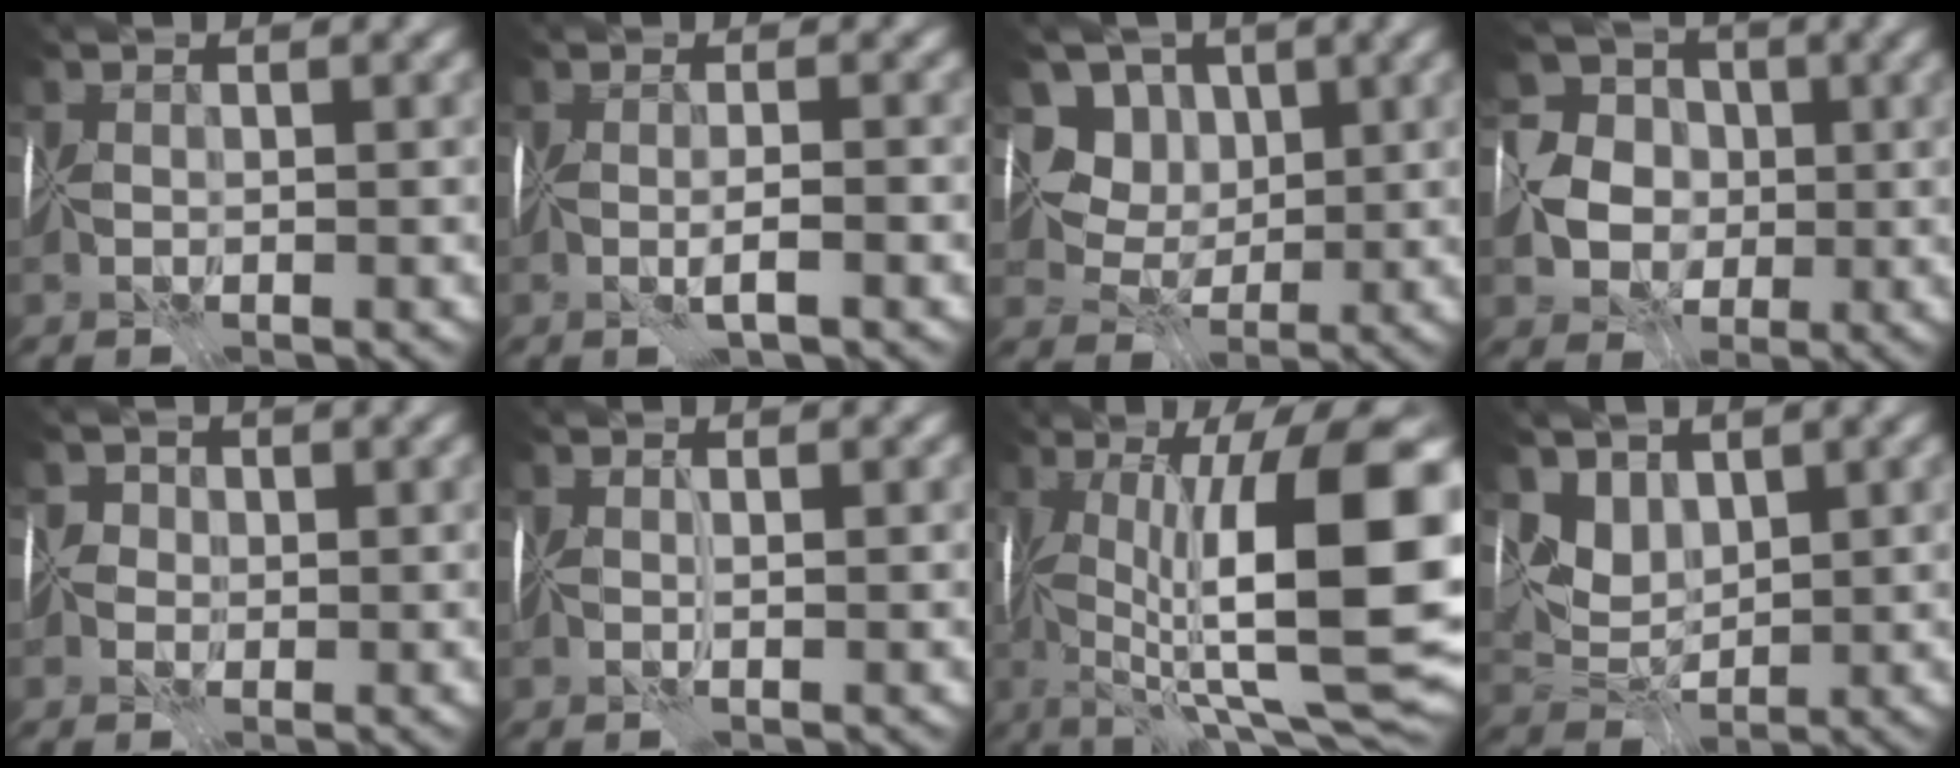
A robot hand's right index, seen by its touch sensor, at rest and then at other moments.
{"total": 1.5, "force": [-0.5, -1.3, 0.7], "torque": [-0.012, -0.006, -0.005]}
{"total": 4.9, "force": [2.3, 4.0, 1.7], "torque": [-0.019, 0.003, 0.025]}
{"total": 6.1, "force": [-0.6, 5.4, 2.8], "torque": [-0.055, 0.002, -0.022]}
{"total": 1.6, "force": [0.0, 1.6, -0.1], "torque": [0.024, 0.020, -0.011]}
{"total": 1.3, "force": [0.5, -1.1, -0.5], "torque": [0.014, 0.000, 0.012]}
{"total": 14.7, "force": [0.3, 3.0, 14.3], "torque": [-0.194, 0.022, 0.016]}
{"total": 3.0, "force": [2.5, 1.5, 0.4], "torque": [-0.013, -0.013, 0.061]}